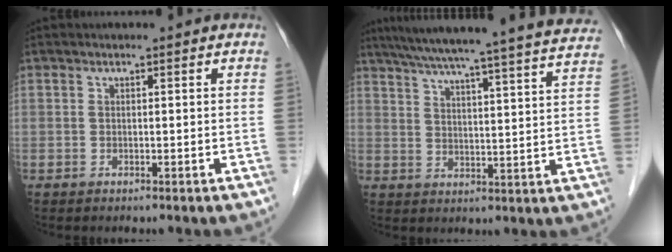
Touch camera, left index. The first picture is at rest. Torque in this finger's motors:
{"motor_torque": [0.44, -1.48, 0.37, 0.07]}